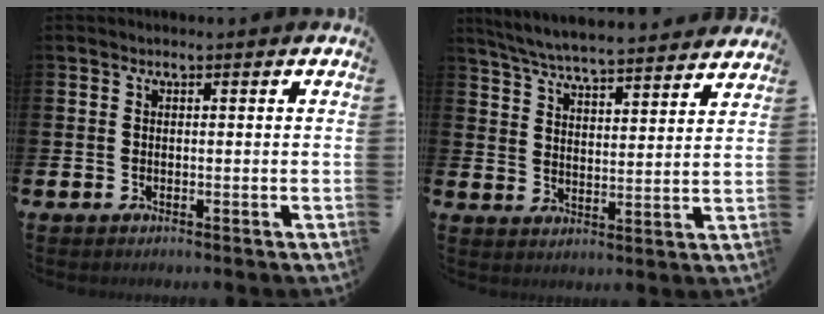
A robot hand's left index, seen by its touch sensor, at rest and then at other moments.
{"total": 6.6, "force": [6.4, 0.3, 1.5], "torque": [-0.057, -0.043, 0.113]}